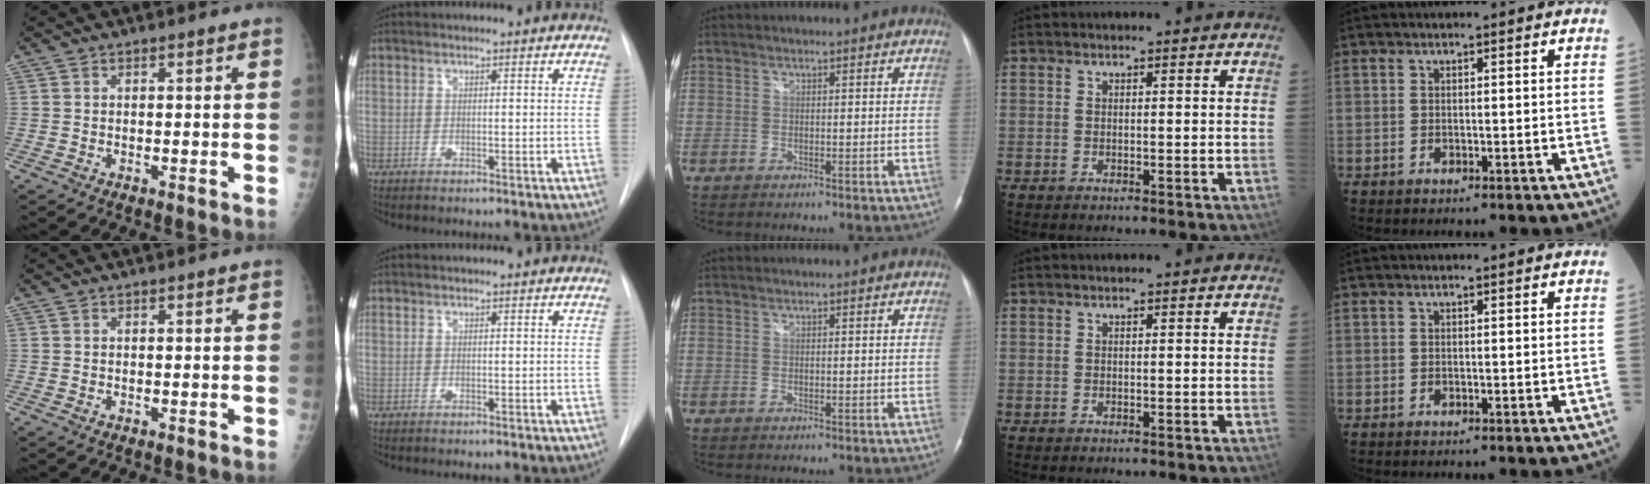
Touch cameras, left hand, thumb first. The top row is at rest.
{}